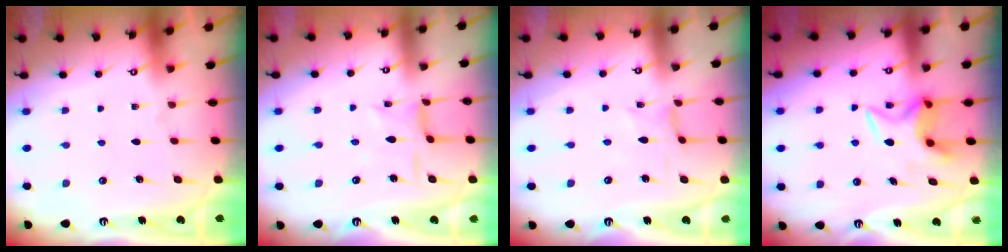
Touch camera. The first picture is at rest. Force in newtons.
{"total": 2.3, "press": 2.3, "slide": 0.2}
{"total": 0.0}
{"total": 5.5, "press": 5.5, "slide": 0.4}